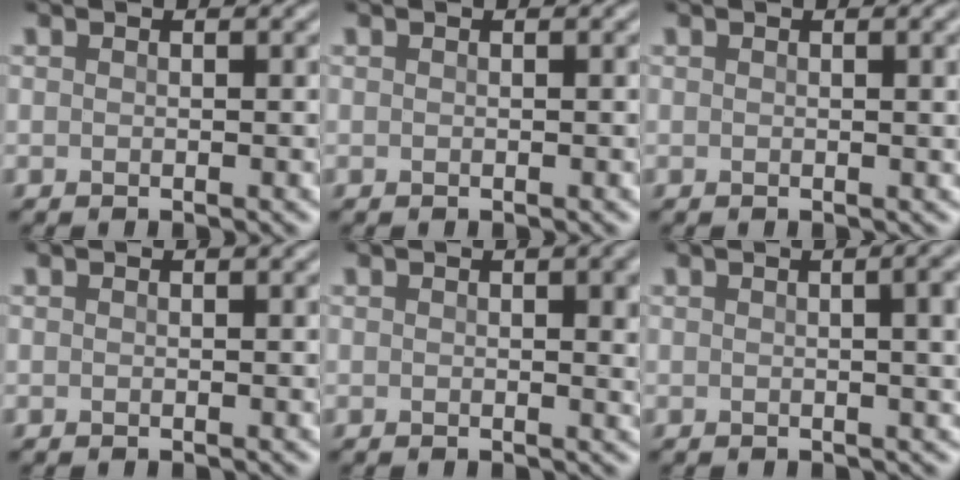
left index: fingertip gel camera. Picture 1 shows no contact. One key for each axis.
{"total": 0.0}
{"total": 1.8, "fx": 0.5, "fy": 0.5, "fz": 1.7, "tx": -0.015, "ty": 0.004, "tz": 0.005}
{"total": 0.0}
{"total": 2.7, "fx": 0.7, "fy": 0.8, "fz": 2.5, "tx": -0.023, "ty": 0.001, "tz": 0.009}
{"total": 5.3, "fx": 0.7, "fy": 2.2, "fz": 4.8, "tx": -0.024, "ty": 0.018, "tz": 0.005}